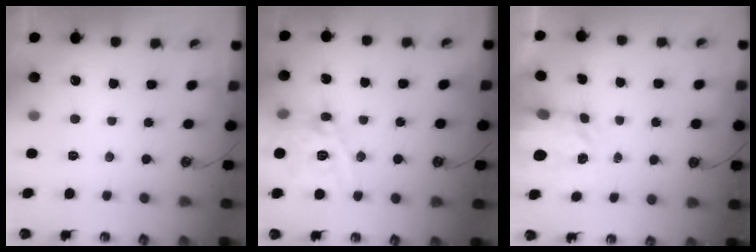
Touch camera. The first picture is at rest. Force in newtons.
{"total": 14.9, "press": 14.8, "slide": 1.3}
{"total": 3.7, "press": 3.6, "slide": 0.4}